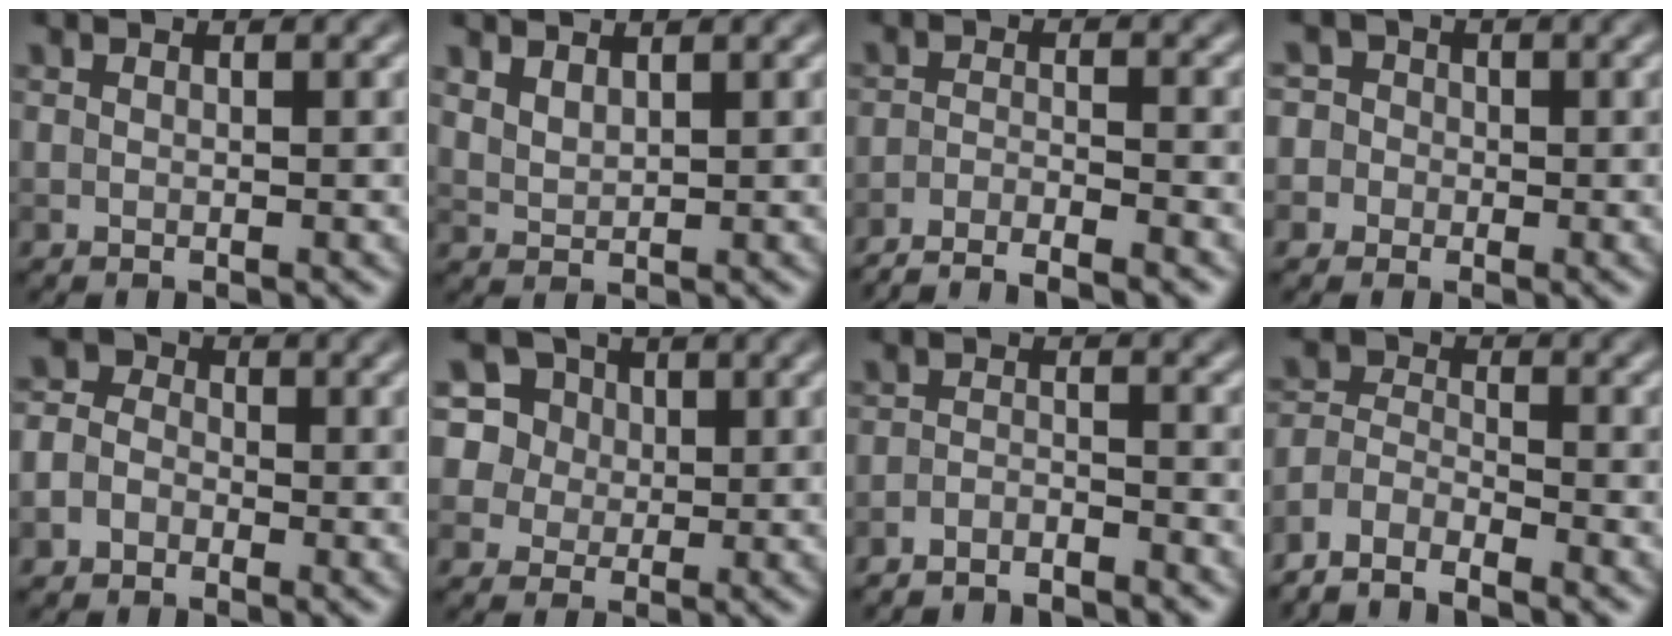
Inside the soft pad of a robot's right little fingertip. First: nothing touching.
{"total": 1.7, "force": [1.5, 0.5, 0.7], "torque": [-0.019, 0.001, 0.035]}
{"total": 5.1, "force": [-4.5, 0.6, 2.3], "torque": [-0.038, -0.009, -0.081]}
{"total": 5.0, "force": [-0.2, 4.8, 1.1], "torque": [-0.005, 0.034, -0.035]}
{"total": 3.7, "force": [-1.2, 3.2, 1.3], "torque": [-0.005, 0.011, -0.037]}
{"total": 9.5, "force": [4.4, 7.8, 3.4], "torque": [-0.090, 0.036, 0.061]}
{"total": 2.9, "force": [-2.8, 0.4, 0.7], "torque": [-0.009, -0.004, -0.048]}
{"total": 3.8, "force": [-3.4, 1.1, 1.3], "torque": [-0.022, -0.001, -0.077]}